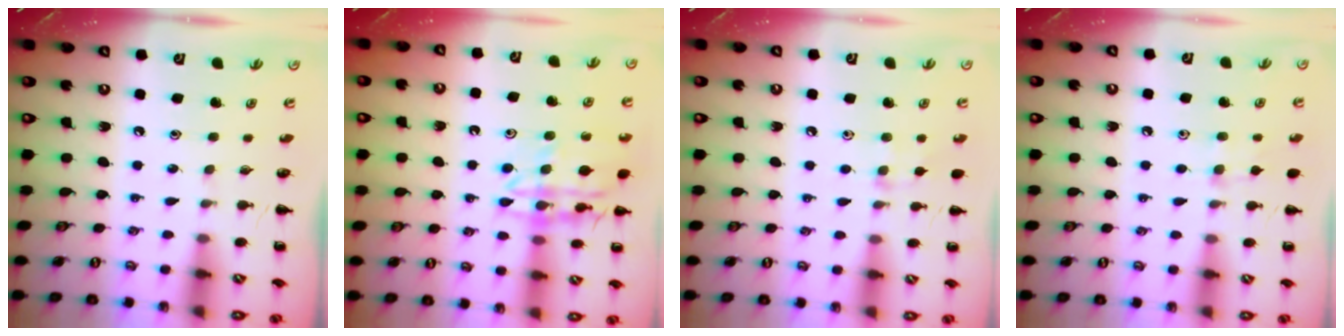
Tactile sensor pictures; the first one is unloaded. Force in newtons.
{"total": 15.6, "press": 15.5, "slide": 1.5}
{"total": 6.6, "press": 6.4, "slide": 1.7}
{"total": 7.3, "press": 7.0, "slide": 2.3}